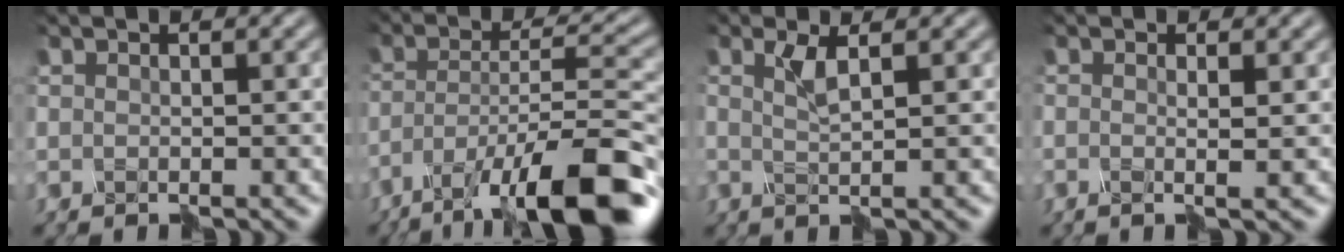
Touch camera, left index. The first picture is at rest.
{"total": 11.9, "force": [-8.6, 2.6, 7.8], "torque": [-0.138, 0.000, -0.150]}
{"total": 1.0, "force": [0.3, -0.9, 0.3], "torque": [-0.018, 0.004, 0.006]}
{"total": 1.0, "force": [-0.1, -0.8, 0.6], "torque": [-0.012, 0.000, -0.001]}